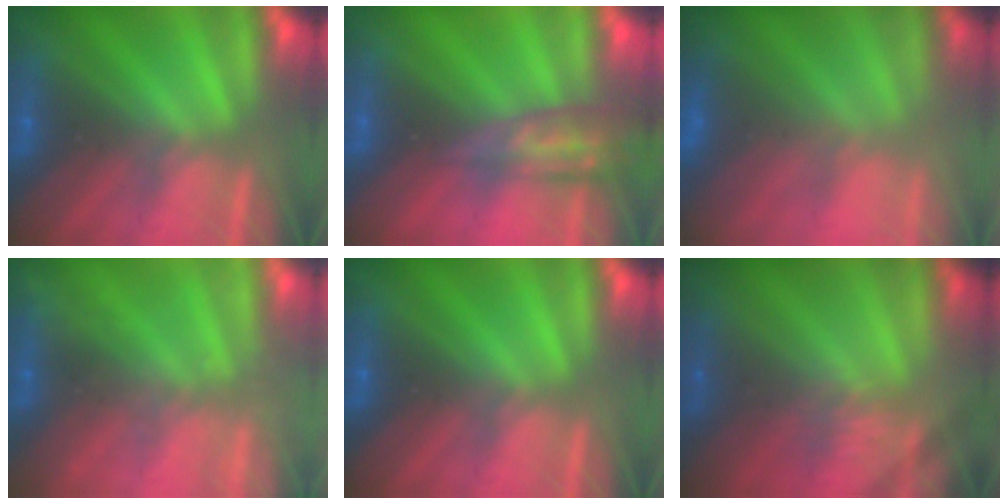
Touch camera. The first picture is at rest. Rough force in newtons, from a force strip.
{"total": 2.5}
{"total": 3.8}
{"total": 2.2}
{"total": 0.0}
{"total": 2.1}